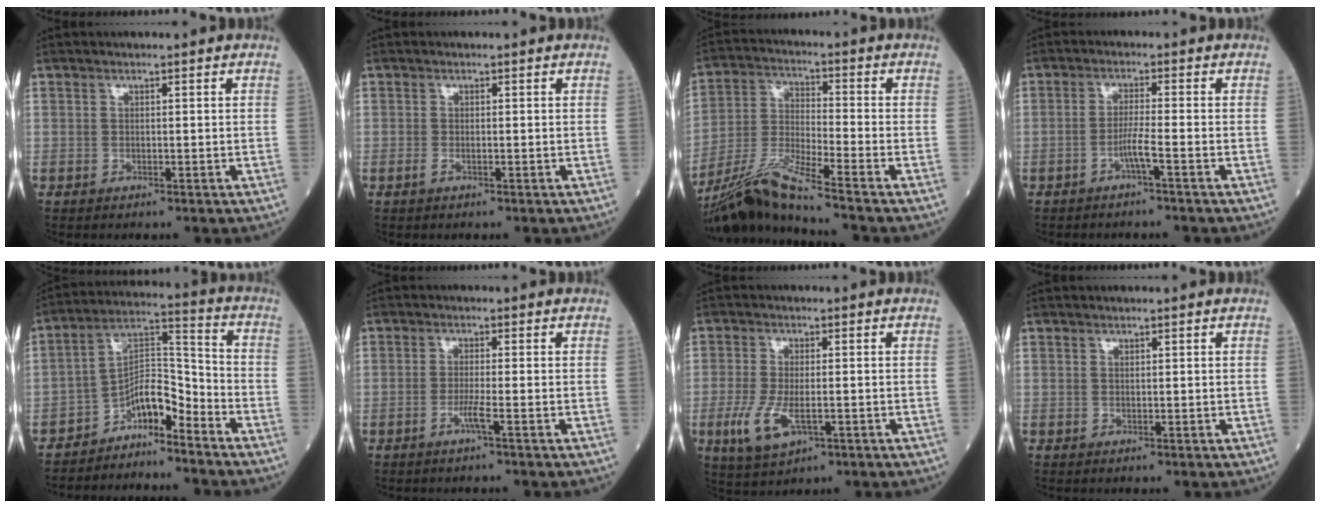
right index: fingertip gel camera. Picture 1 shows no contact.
{"total": 0.7, "force": [-0.4, 0.2, 0.6], "torque": [-0.015, -0.001, -0.006]}
{"total": 10.8, "force": [-9.2, -1.9, 5.4], "torque": [-0.114, -0.019, -0.176]}
{"total": 2.7, "force": [-1.4, -0.7, 2.2], "torque": [-0.044, -0.002, -0.030]}
{"total": 7.5, "force": [-6.1, 2.1, 3.8], "torque": [-0.066, 0.035, -0.110]}
{"total": 2.1, "force": [-1.1, -0.6, 1.8], "torque": [-0.037, -0.004, -0.025]}
{"total": 6.8, "force": [-2.2, 2.6, 5.9], "torque": [-0.127, -0.016, -0.033]}
{"total": 0.0}